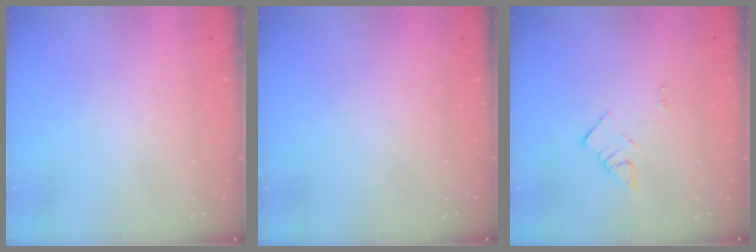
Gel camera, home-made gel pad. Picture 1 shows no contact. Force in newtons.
{"total": 0.0}
{"total": 2.7, "press": 2.6, "slide": 0.4}